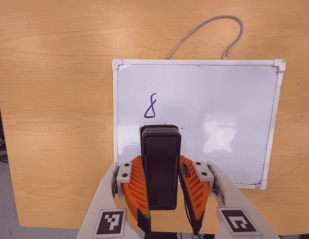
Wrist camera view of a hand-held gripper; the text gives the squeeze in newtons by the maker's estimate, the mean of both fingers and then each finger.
{"total": 7.2, "left": 5.6, "right": 8.8}